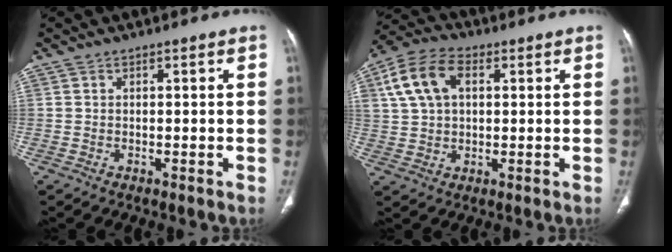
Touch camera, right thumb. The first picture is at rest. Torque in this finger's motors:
{"motor_torque": [0.11, 0.15, 1.33, 0.49, 0.17]}